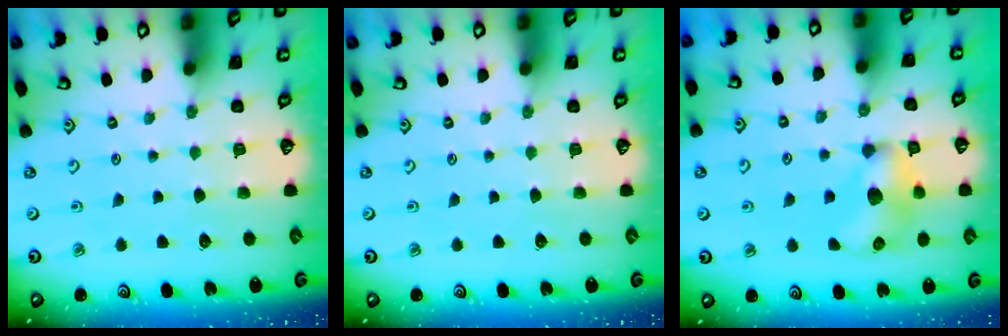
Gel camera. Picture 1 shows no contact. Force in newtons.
{"total": 0.0}
{"total": 12.1, "press": 12.0, "slide": 1.0}